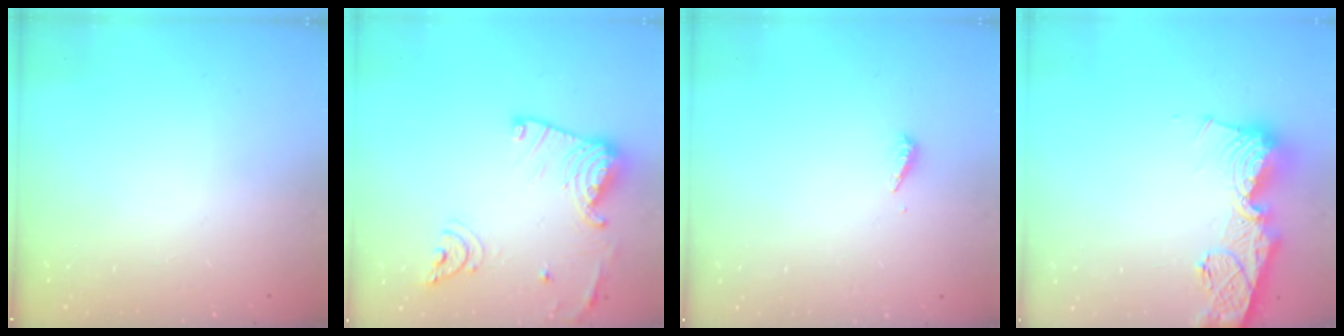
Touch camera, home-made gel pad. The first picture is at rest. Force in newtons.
{"total": 17.0, "press": 16.9, "slide": 1.7}
{"total": 2.8, "press": 2.8, "slide": 0.2}
{"total": 16.1, "press": 16.0, "slide": 1.6}